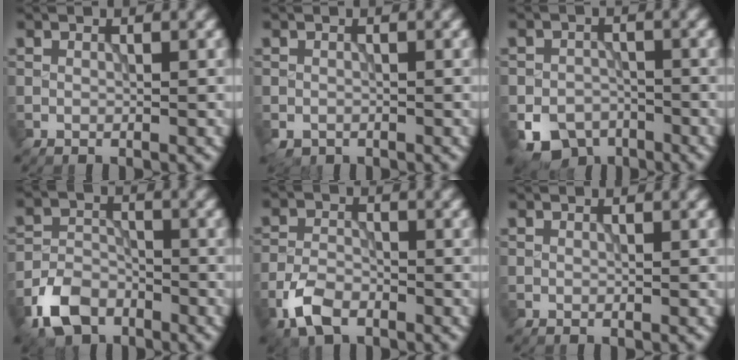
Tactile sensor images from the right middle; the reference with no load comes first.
{"total": 1.3, "force": [-0.8, 0.9, 0.4], "torque": [-0.006, -0.006, -0.018]}
{"total": 5.5, "force": [-3.4, 3.7, 2.1], "torque": [-0.031, -0.009, -0.060]}
{"total": 5.6, "force": [-3.7, 3.3, 2.6], "torque": [-0.054, -0.002, -0.075]}
{"total": 3.9, "force": [-2.6, 2.0, 2.2], "torque": [-0.044, -0.002, -0.059]}
{"total": 0.0}